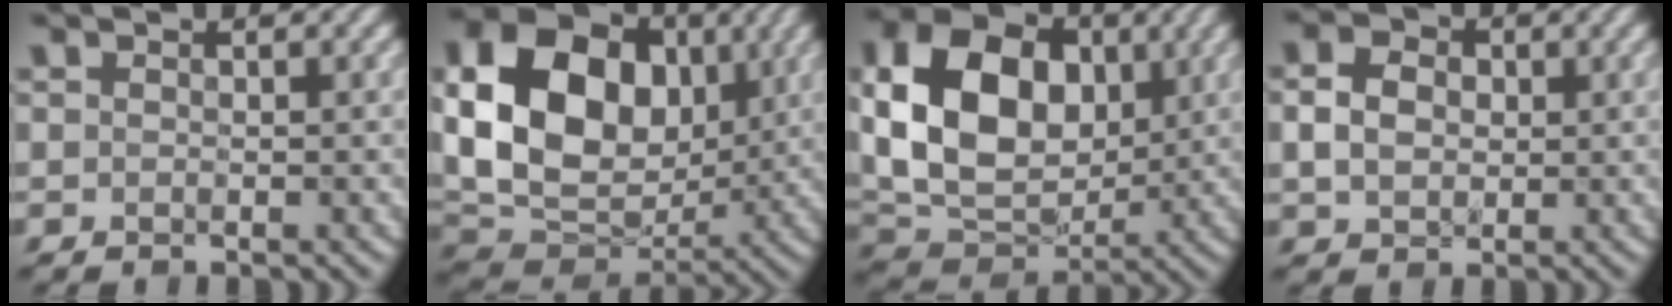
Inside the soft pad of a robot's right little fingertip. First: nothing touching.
{"total": 15.8, "force": [1.9, 11.7, 10.5], "torque": [-0.203, 0.009, 0.035]}
{"total": 13.0, "force": [1.4, 9.2, 9.0], "torque": [-0.183, 0.010, 0.019]}
{"total": 3.5, "force": [0.0, 2.8, 2.1], "torque": [-0.046, 0.003, -0.005]}